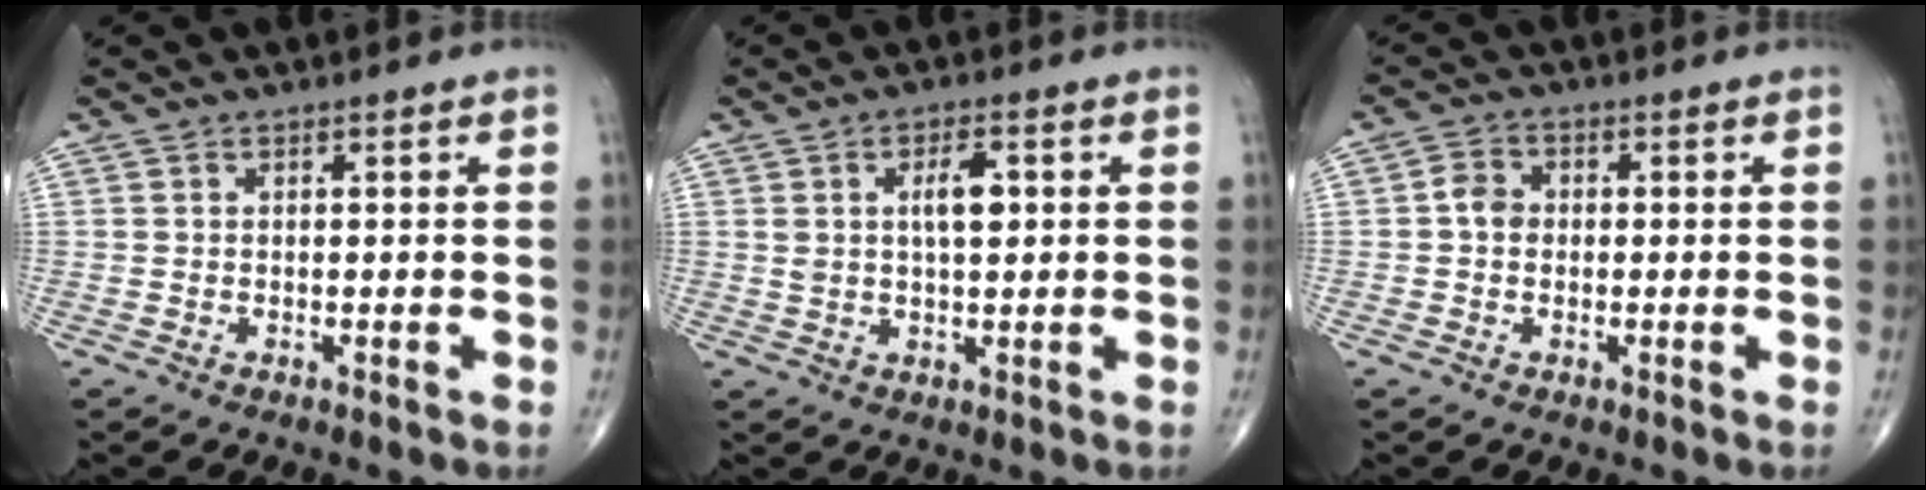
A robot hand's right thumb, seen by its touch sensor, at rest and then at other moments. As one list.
[{"total": 5.3, "force": [1.3, 2.2, 4.6], "torque": [-0.071, -0.003, 0.021]}, {"total": 3.4, "force": [-0.2, 2.8, 1.9], "torque": [-0.025, 0.012, -0.011]}]